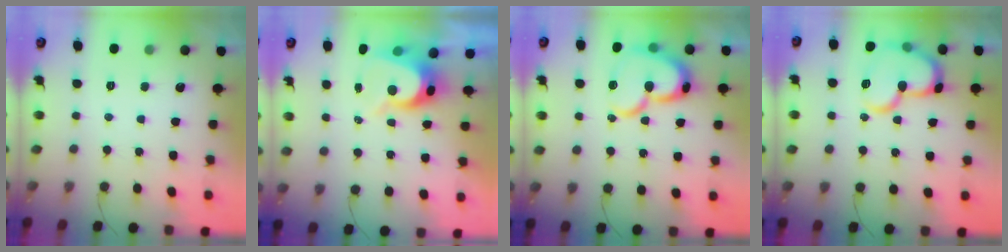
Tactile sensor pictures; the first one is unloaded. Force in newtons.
{"total": 8.3, "press": 8.2, "slide": 0.8}
{"total": 19.2, "press": 19.1, "slide": 2.0}
{"total": 16.4, "press": 16.3, "slide": 1.6}